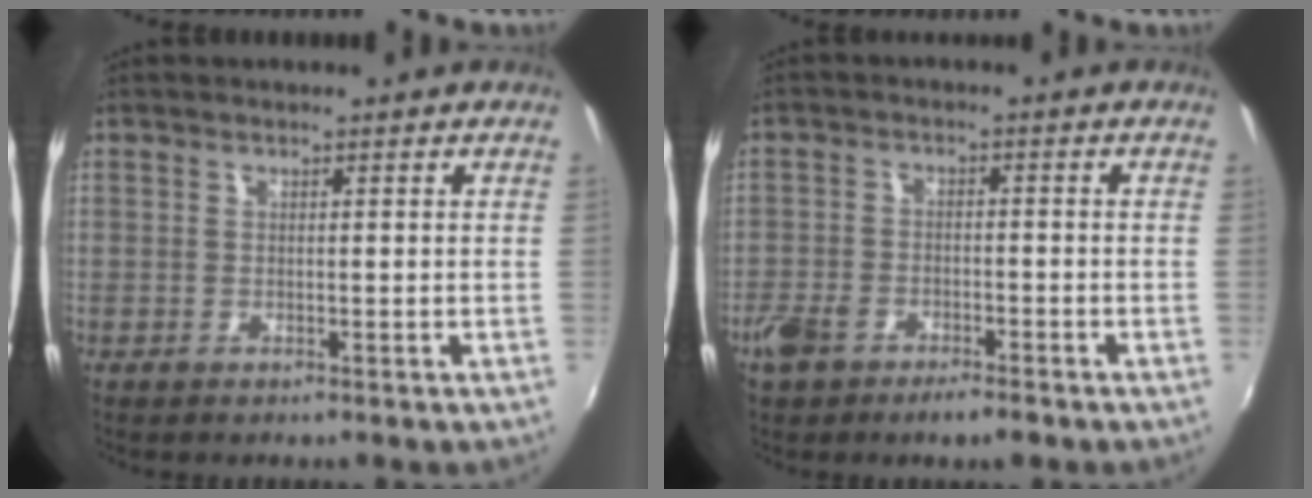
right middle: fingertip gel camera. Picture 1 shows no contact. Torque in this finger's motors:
{"motor_torque": [0.72, -0.59, 0.27, 0.08]}